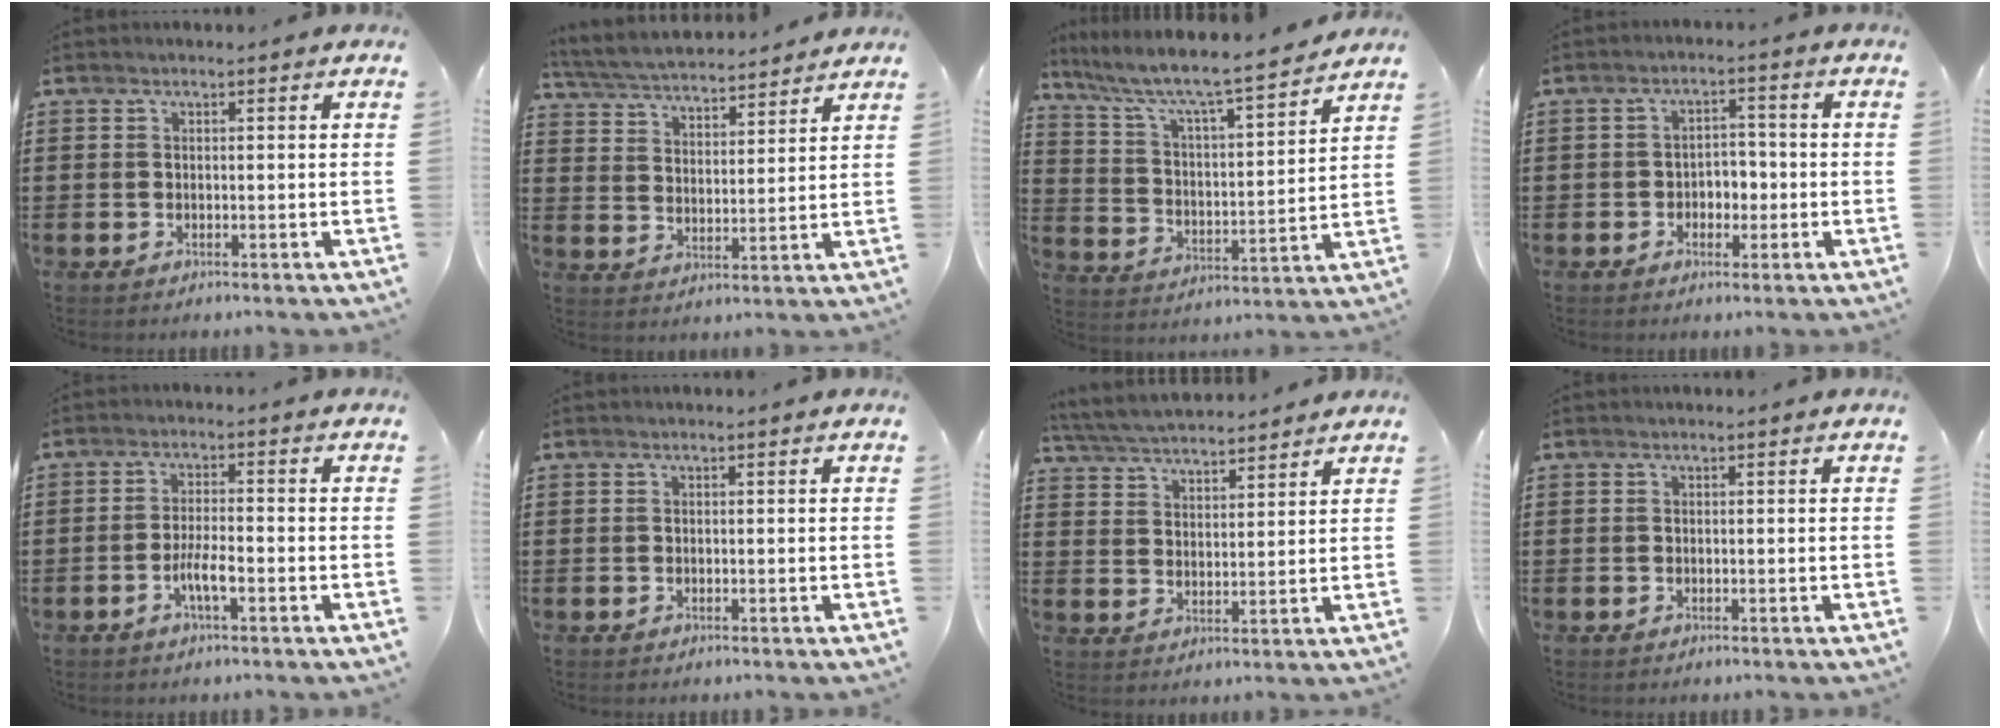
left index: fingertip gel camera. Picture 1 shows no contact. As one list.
[{"total": 4.6, "force": [4.6, 0.3, 0.7], "torque": [-0.038, -0.029, 0.077]}, {"total": 6.5, "force": [5.6, 0.5, 3.2], "torque": [-0.089, -0.046, 0.085]}, {"total": 3.1, "force": [-1.2, 2.3, 1.7], "torque": [-0.039, 0.006, -0.030]}, {"total": 3.9, "force": [-1.6, 0.7, 3.5], "torque": [-0.073, -0.002, -0.033]}, {"total": 0.0}, {"total": 4.9, "force": [4.7, 0.5, 0.9], "torque": [-0.038, -0.020, 0.085]}, {"total": 0.0}]